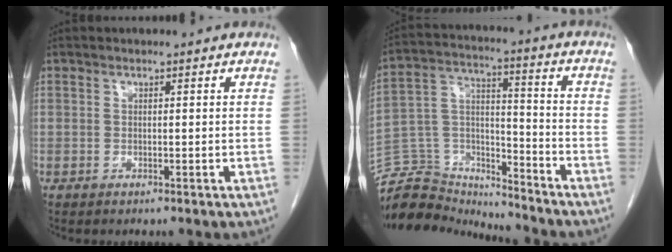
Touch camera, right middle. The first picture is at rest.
{"total": 15.6, "force": [-15.2, 2.9, 1.0], "torque": [-0.023, 0.051, -0.264]}